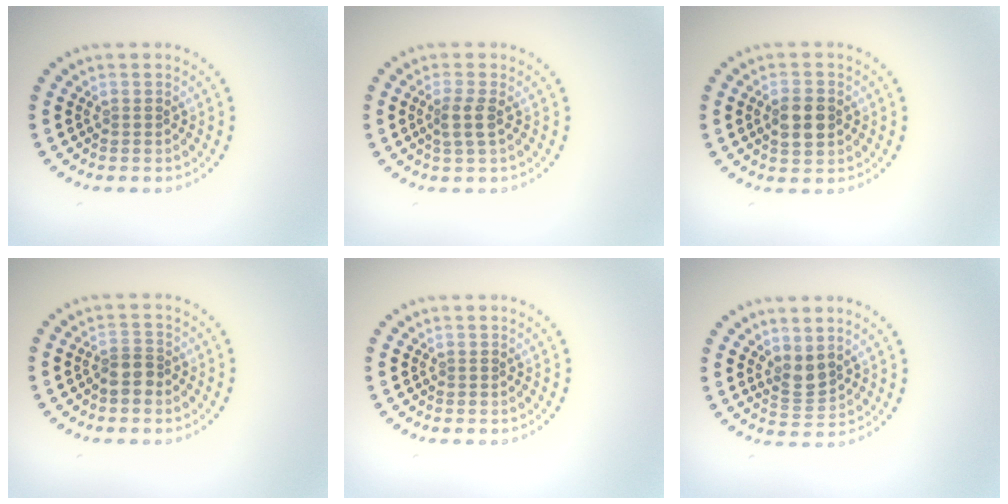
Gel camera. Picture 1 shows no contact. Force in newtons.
{"total": 1.8, "press": 1.5, "slide": 1.0}
{"total": 3.3, "press": 3.3, "slide": 0.1}
{"total": 2.0, "press": 1.7, "slide": 1.1}
{"total": 0.0}
{"total": 2.2, "press": 1.8, "slide": 1.4}